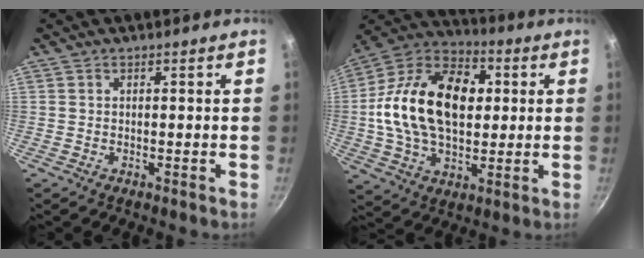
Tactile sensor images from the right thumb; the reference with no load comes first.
{"total": 23.3, "force": [2.4, 15.2, 17.5], "torque": [-0.281, 0.025, 0.028]}